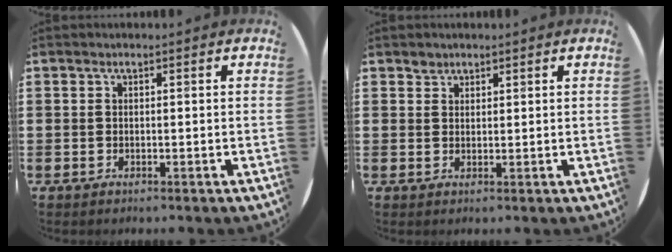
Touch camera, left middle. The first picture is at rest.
{"total": 1.4, "force": [1.2, 0.6, -0.1], "torque": [0.008, -0.003, 0.024]}